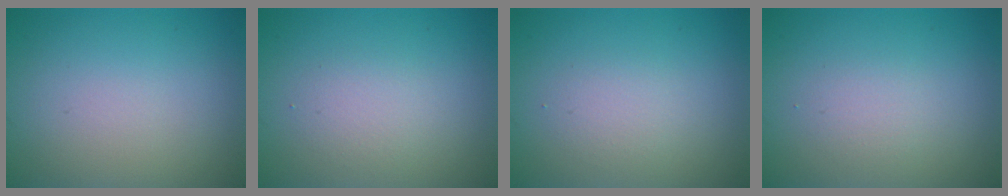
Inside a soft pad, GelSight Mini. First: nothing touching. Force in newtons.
{"total": 1.8, "press": 1.8, "slide": 0.1}
{"total": 1.7, "press": 1.7, "slide": 0.1}
{"total": 1.4, "press": 1.3, "slide": 0.1}